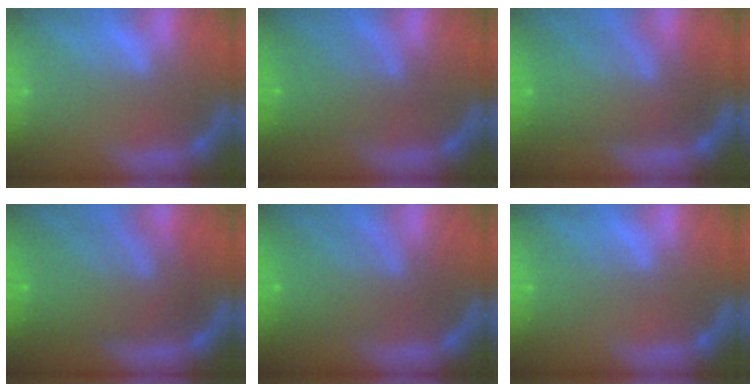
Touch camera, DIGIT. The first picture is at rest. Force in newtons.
{"total": 5.5}
{"total": 9.1}
{"total": 9.6}
{"total": 6.6}
{"total": 2.0}